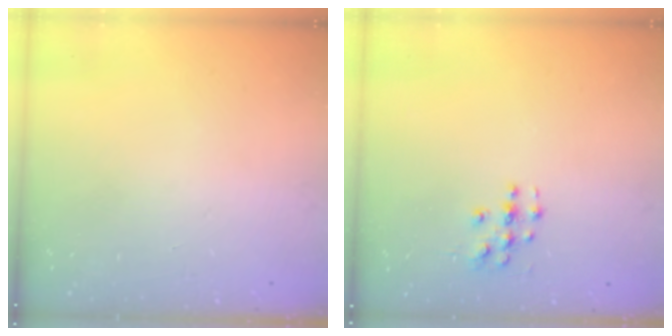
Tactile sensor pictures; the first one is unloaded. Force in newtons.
{"total": 3.6, "press": 3.6, "slide": 0.3}